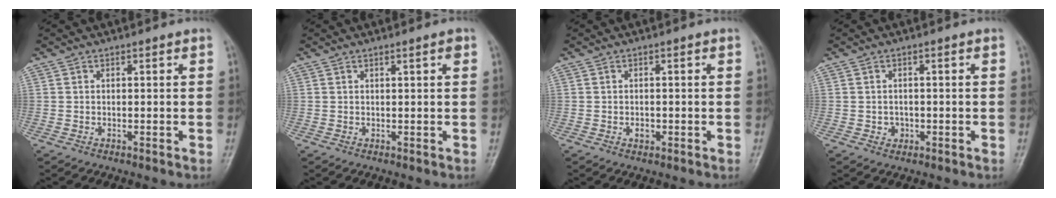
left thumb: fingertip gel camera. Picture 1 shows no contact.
{"total": 1.4, "force": [0.7, 0.1, 1.2], "torque": [-0.019, -0.001, 0.010]}
{"total": 1.3, "force": [-0.4, 1.0, 0.8], "torque": [-0.007, 0.001, -0.007]}
{"total": 1.8, "force": [-0.5, 1.6, 0.5], "torque": [0.002, 0.005, -0.005]}